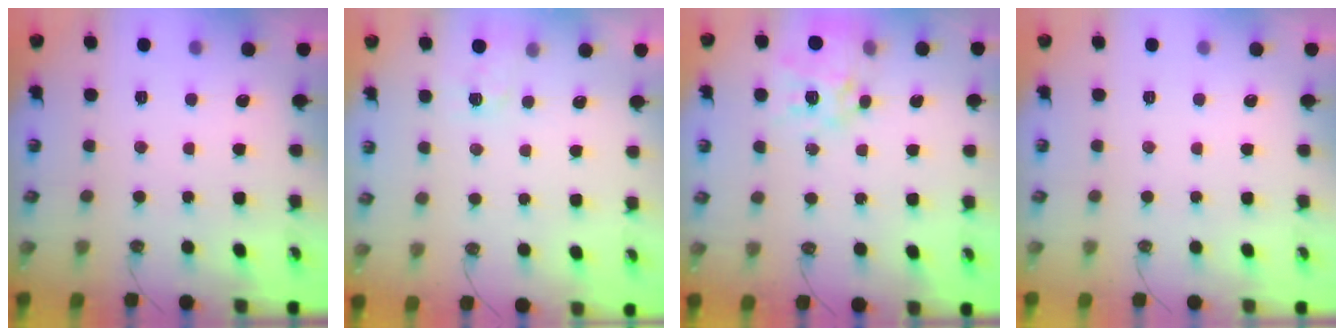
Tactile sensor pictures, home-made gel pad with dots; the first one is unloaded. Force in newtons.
{"total": 2.9, "press": 2.9, "slide": 0.5}
{"total": 13.0, "press": 13.0, "slide": 1.1}
{"total": 0.0}